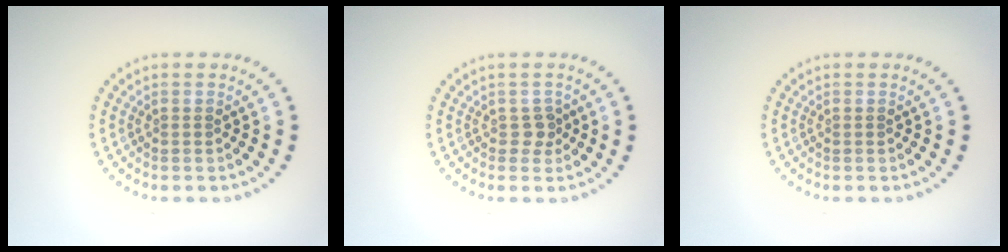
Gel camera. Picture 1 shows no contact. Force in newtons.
{"total": 1.2, "press": 1.0, "slide": 0.6}
{"total": 0.0}